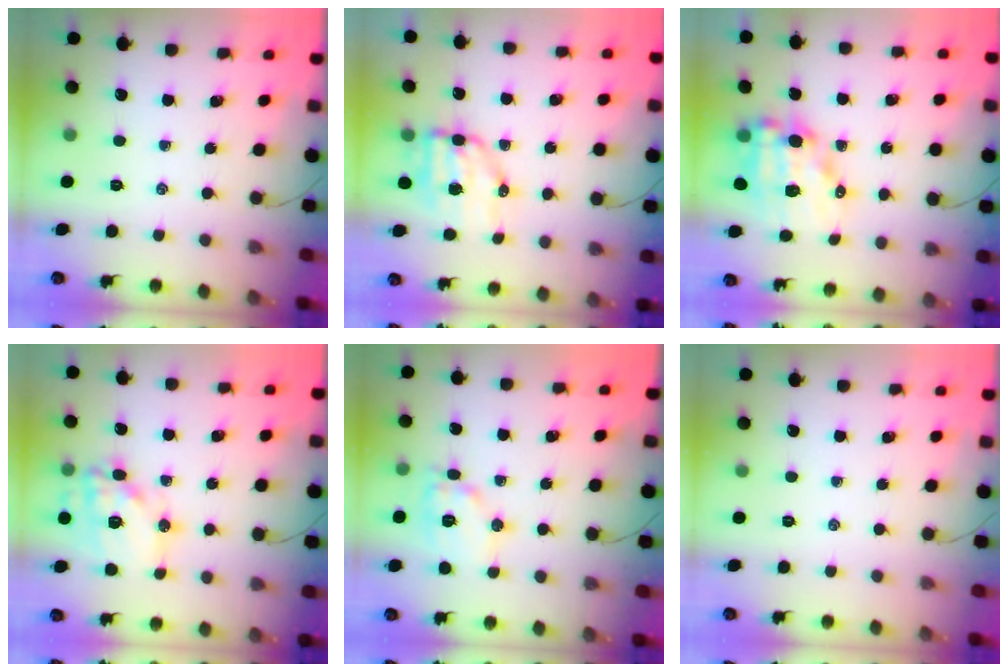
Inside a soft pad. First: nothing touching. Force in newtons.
{"total": 7.4, "press": 7.3, "slide": 1.7}
{"total": 12.3, "press": 12.0, "slide": 2.9}
{"total": 17.1, "press": 16.7, "slide": 3.3}
{"total": 10.8, "press": 10.7, "slide": 0.5}
{"total": 0.0}